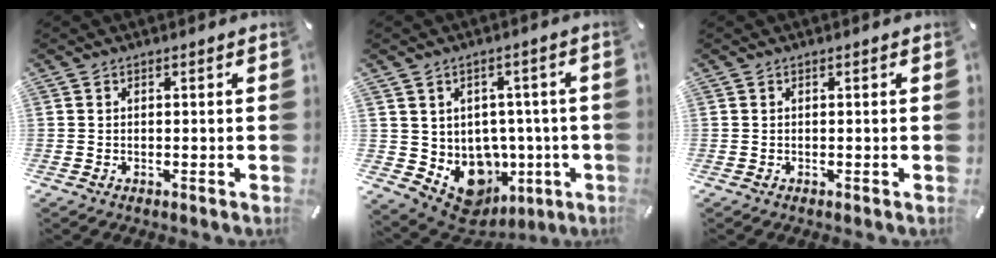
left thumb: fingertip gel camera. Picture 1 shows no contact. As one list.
[{"total": 10.3, "force": [-2.5, 8.9, 4.5], "torque": [-0.062, -0.014, -0.024]}, {"total": 0.0}]